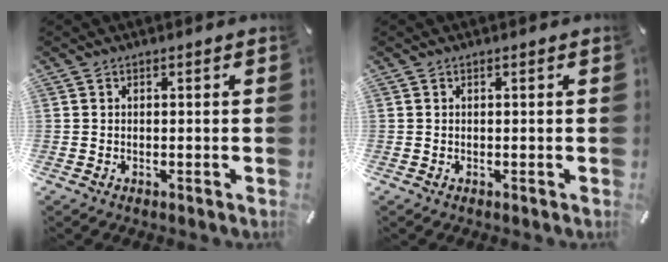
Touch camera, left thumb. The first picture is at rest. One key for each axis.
{"total": 0.0}